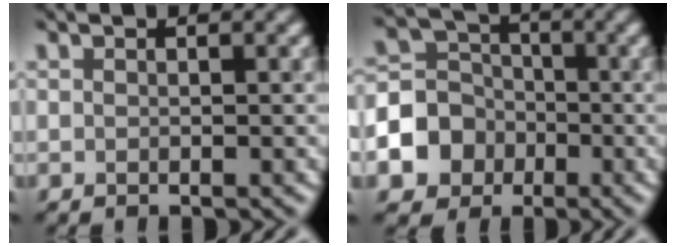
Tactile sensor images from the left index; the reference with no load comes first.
{"total": 6.3, "force": [-2.5, 5.6, 1.2], "torque": [-0.010, -0.001, -0.075]}